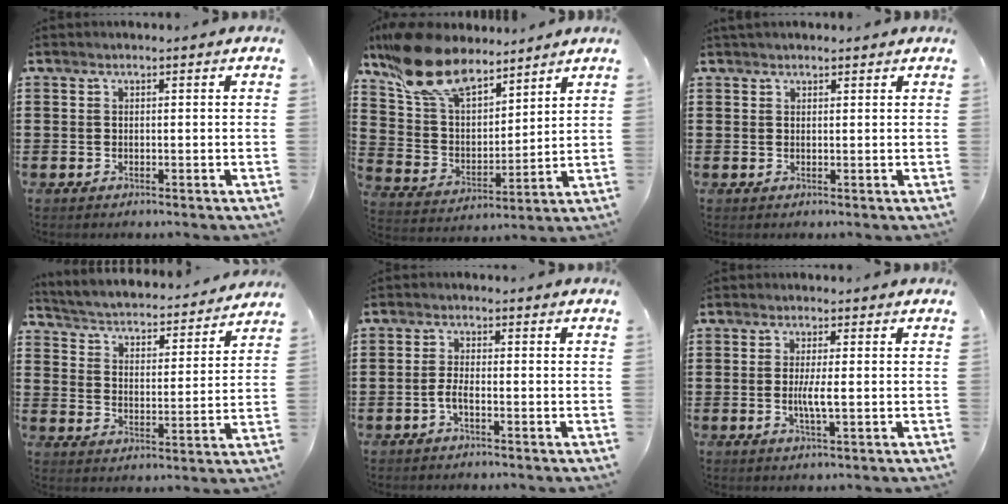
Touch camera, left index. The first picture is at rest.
{"total": 13.4, "force": [10.5, 5.3, 6.4], "torque": [-0.168, -0.040, 0.195]}
{"total": 1.0, "force": [0.9, 0.3, 0.3], "torque": [-0.007, 0.001, 0.018]}
{"total": 2.7, "force": [2.7, -0.1, 0.3], "torque": [-0.026, -0.032, 0.035]}
{"total": 2.3, "force": [-1.1, 0.5, 2.0], "torque": [-0.050, -0.004, -0.024]}
{"total": 3.3, "force": [-0.3, 0.3, 3.2], "torque": [-0.058, -0.004, -0.006]}